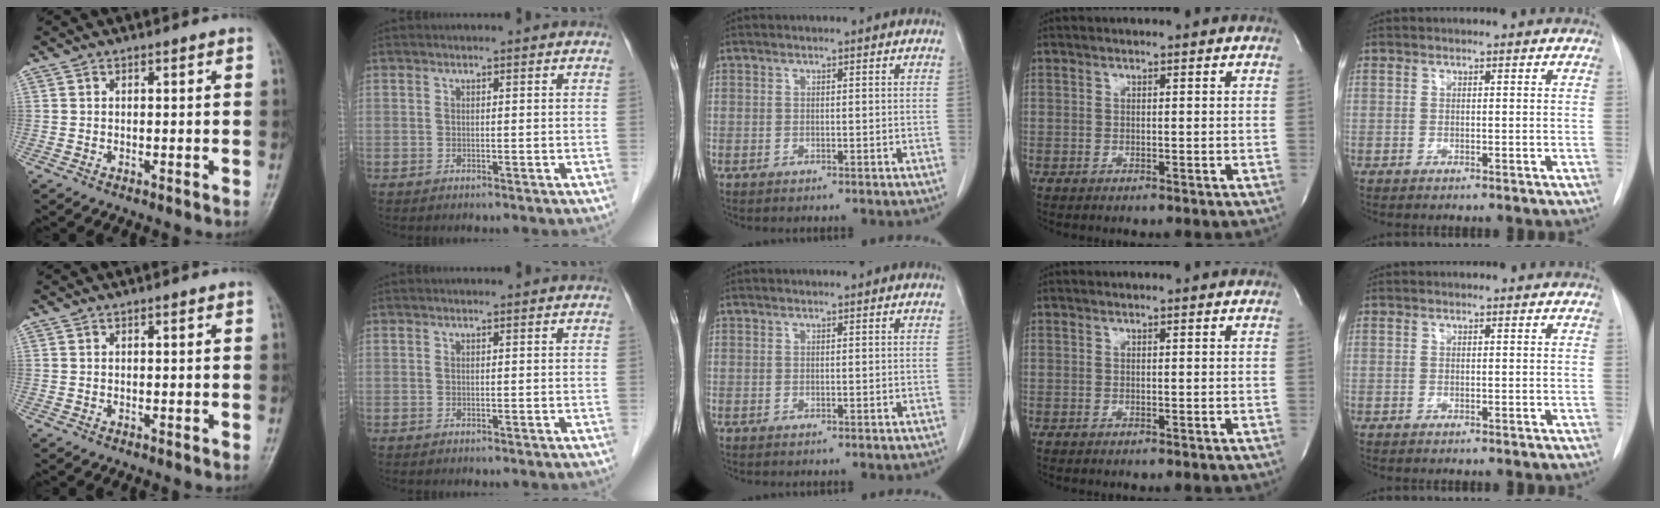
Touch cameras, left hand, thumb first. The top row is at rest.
{}